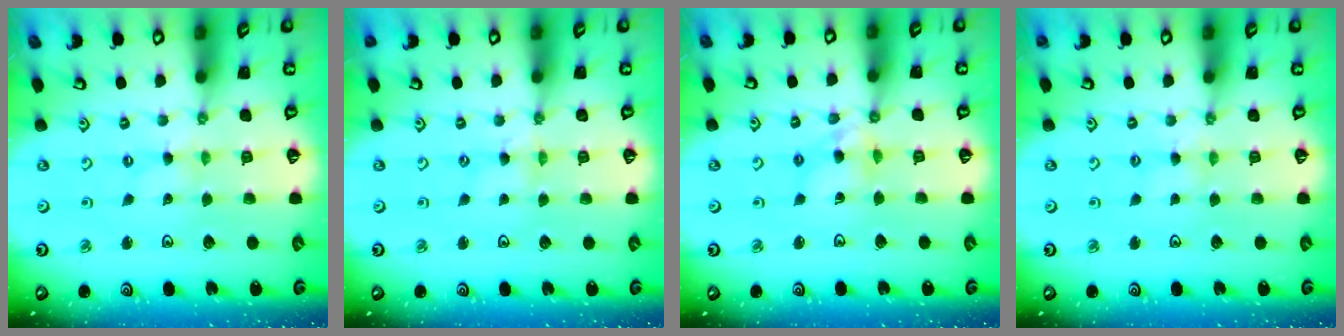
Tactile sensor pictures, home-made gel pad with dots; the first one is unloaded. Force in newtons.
{"total": 0.0}
{"total": 7.0, "press": 7.0, "slide": 0.6}
{"total": 2.4, "press": 2.4, "slide": 0.4}